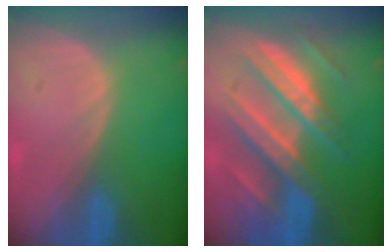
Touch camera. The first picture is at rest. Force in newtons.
{"total": 11.0, "press": 11.0, "slide": 1.1}